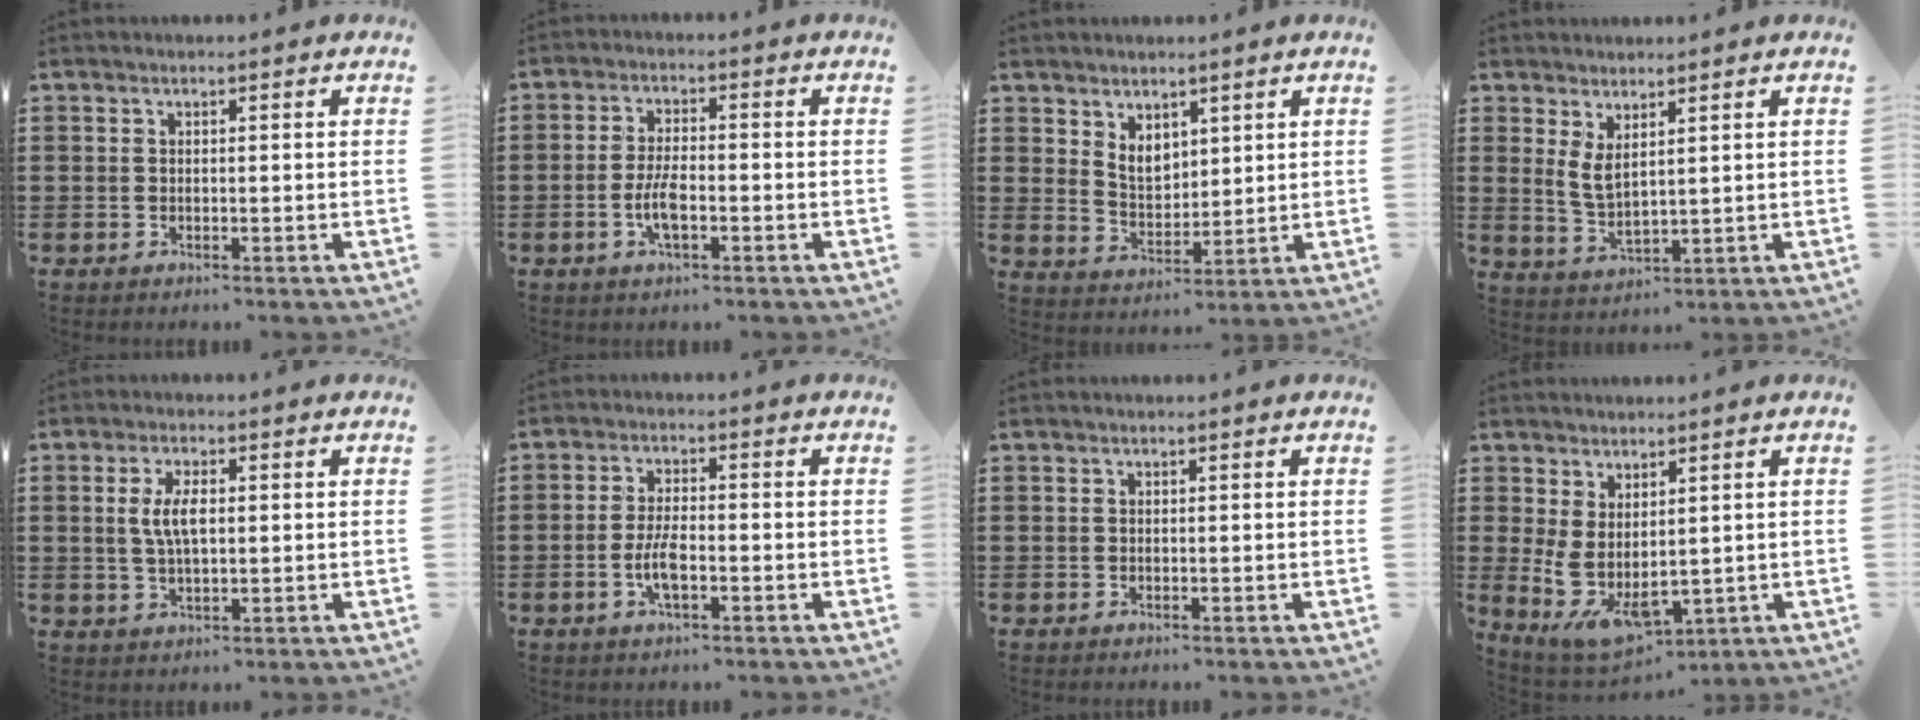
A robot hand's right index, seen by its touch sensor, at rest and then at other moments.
{"total": 4.8, "force": [-1.5, 1.6, 4.2], "torque": [-0.094, -0.001, -0.032]}
{"total": 4.3, "force": [2.6, 2.8, 1.9], "torque": [-0.041, 0.001, 0.047]}
{"total": 3.4, "force": [1.8, 1.1, 2.7], "torque": [-0.065, -0.001, 0.031]}
{"total": 4.9, "force": [0.6, 1.8, 4.5], "torque": [-0.099, 0.005, 0.005]}
{"total": 4.8, "force": [-1.5, 1.6, 4.2], "torque": [-0.094, -0.001, -0.032]}
{"total": 0.0}
{"total": 6.1, "force": [-0.2, 3.0, 5.3], "torque": [-0.120, -0.025, 0.002]}